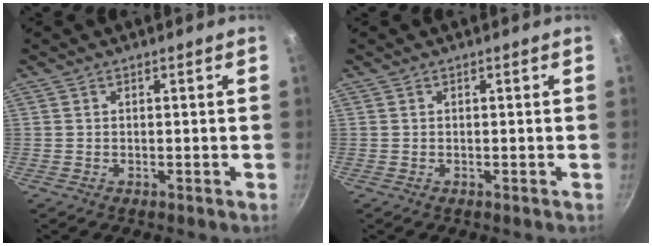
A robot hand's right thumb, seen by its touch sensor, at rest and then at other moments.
{"total": 0.0}